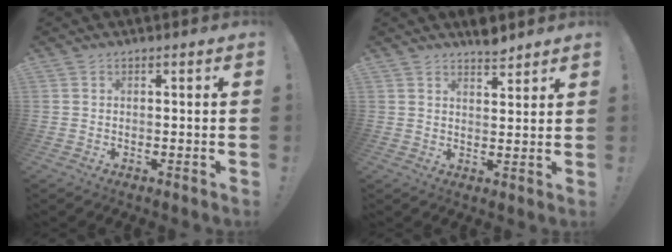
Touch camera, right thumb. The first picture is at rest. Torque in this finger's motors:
{"motor_torque": [-0.12, 1.12, 0.41, 0.21, 0.02]}